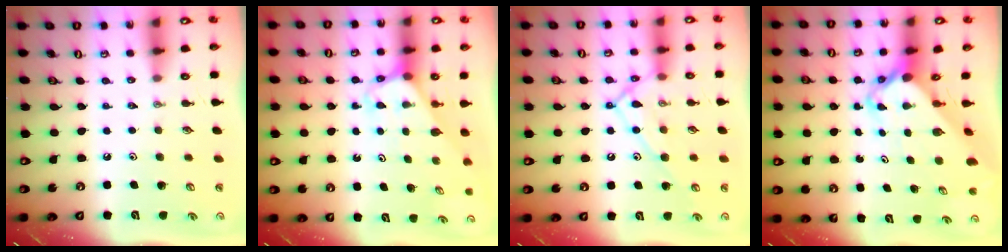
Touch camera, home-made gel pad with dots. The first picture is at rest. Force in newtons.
{"total": 3.0, "press": 3.0, "slide": 0.2}
{"total": 12.7, "press": 12.6, "slide": 1.1}
{"total": 3.4, "press": 3.4, "slide": 0.3}